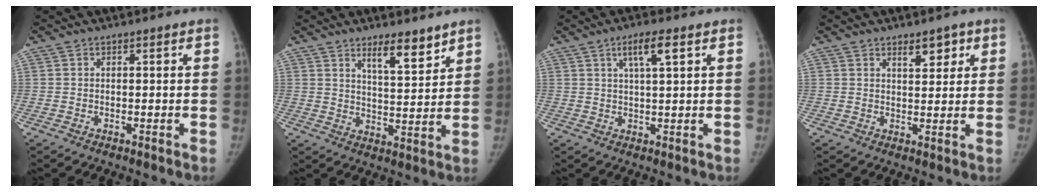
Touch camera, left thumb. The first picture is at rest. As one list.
[{"total": 7.5, "force": [5.5, 2.0, 4.7], "torque": [-0.060, -0.045, 0.090]}, {"total": 5.2, "force": [2.4, 0.9, 4.5], "torque": [-0.081, -0.002, 0.044]}, {"total": 4.4, "force": [2.5, 2.1, 2.9], "torque": [-0.018, -0.015, 0.037]}]